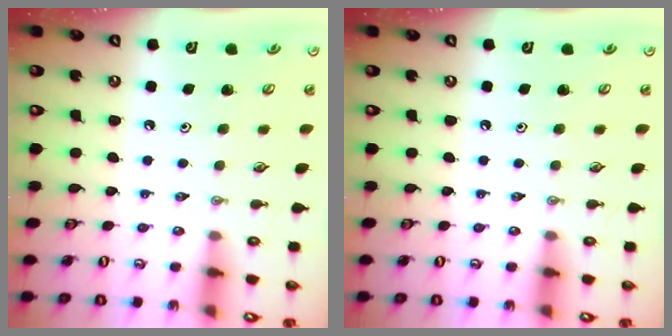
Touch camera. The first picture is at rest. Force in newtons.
{"total": 0.0}